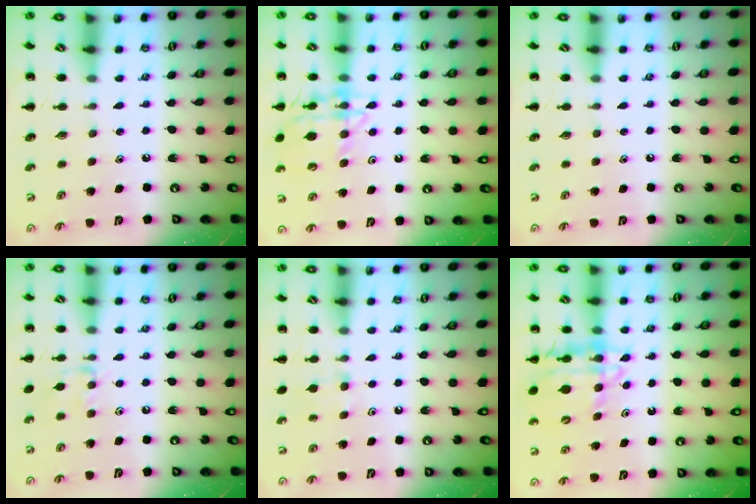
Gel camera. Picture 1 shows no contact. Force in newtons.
{"total": 15.6, "press": 15.5, "slide": 2.2}
{"total": 0.0}
{"total": 7.8, "press": 7.6, "slide": 1.3}
{"total": 6.8, "press": 6.5, "slide": 1.9}
{"total": 12.5, "press": 12.1, "slide": 3.3}